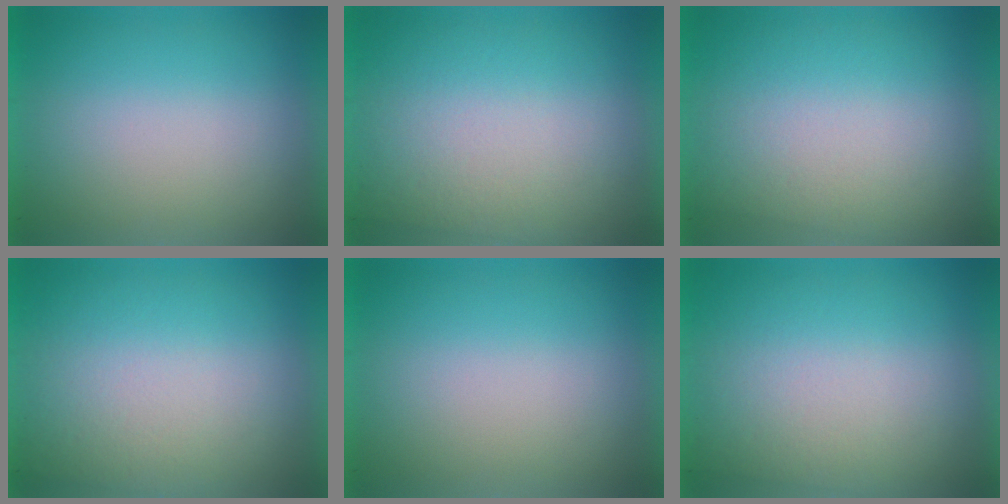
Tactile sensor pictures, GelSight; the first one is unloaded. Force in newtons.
{"total": 2.8}
{"total": 2.6}
{"total": 3.0}
{"total": 0.0}
{"total": 2.8}